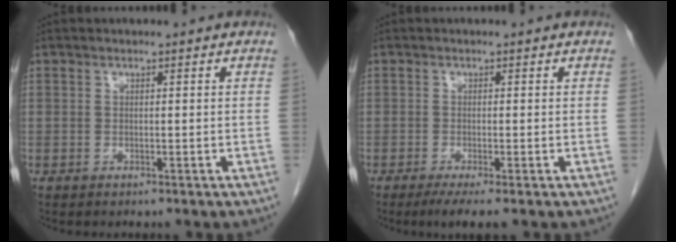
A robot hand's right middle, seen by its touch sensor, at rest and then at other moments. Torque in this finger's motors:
{"motor_torque": [0.47, -0.24, 0.17, 0.05]}